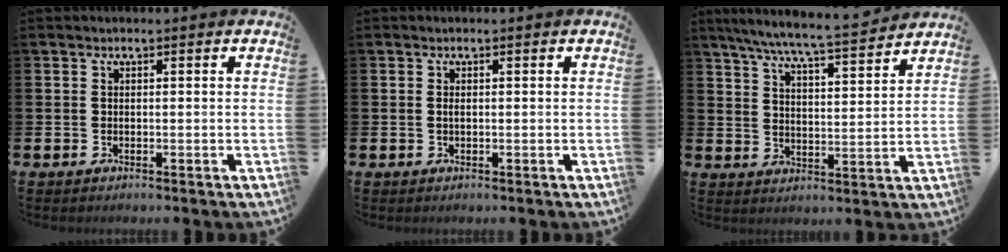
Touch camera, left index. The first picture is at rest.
{"total": 0.6, "force": [0.1, 0.2, 0.5], "torque": [-0.012, 0.002, 0.002]}
{"total": 7.8, "force": [7.2, 0.0, 2.9], "torque": [-0.070, -0.051, 0.125]}